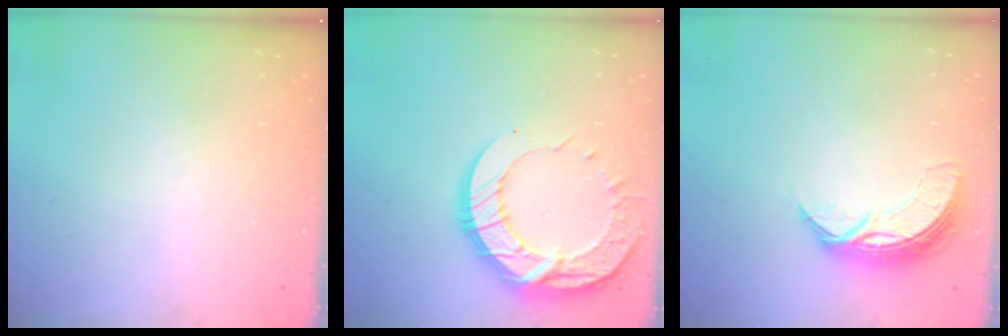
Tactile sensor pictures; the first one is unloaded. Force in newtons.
{"total": 14.6, "press": 14.6, "slide": 1.2}
{"total": 8.9, "press": 8.9, "slide": 0.4}